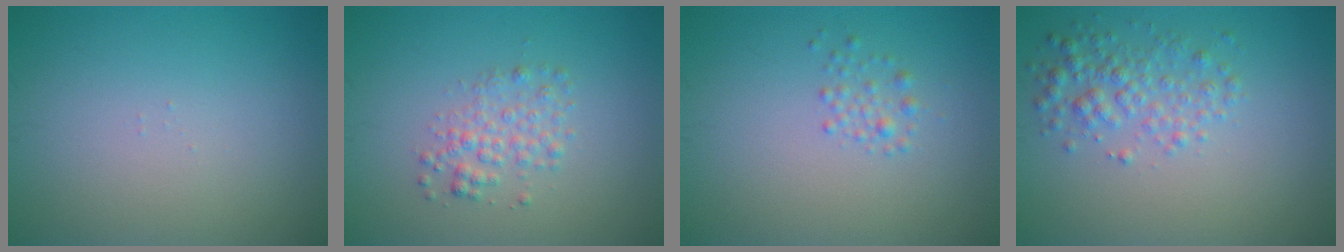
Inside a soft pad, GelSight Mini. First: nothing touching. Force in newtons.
{"total": 2.3, "press": 2.3, "slide": 0.1}
{"total": 1.2, "press": 1.2, "slide": 0.0}
{"total": 2.8, "press": 2.8, "slide": 0.1}